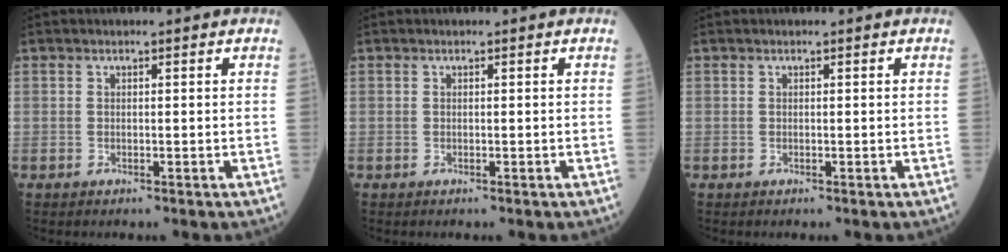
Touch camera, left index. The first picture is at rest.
{"total": 0.0}
{"total": 0.0}